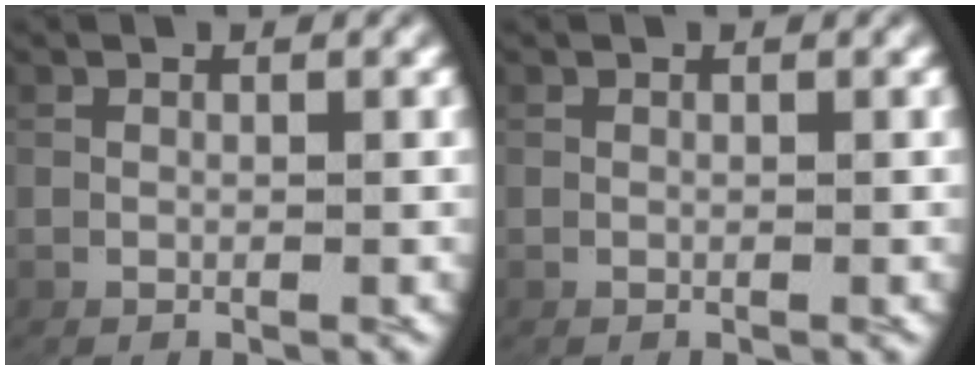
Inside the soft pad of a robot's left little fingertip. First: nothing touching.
{"total": 0.0}